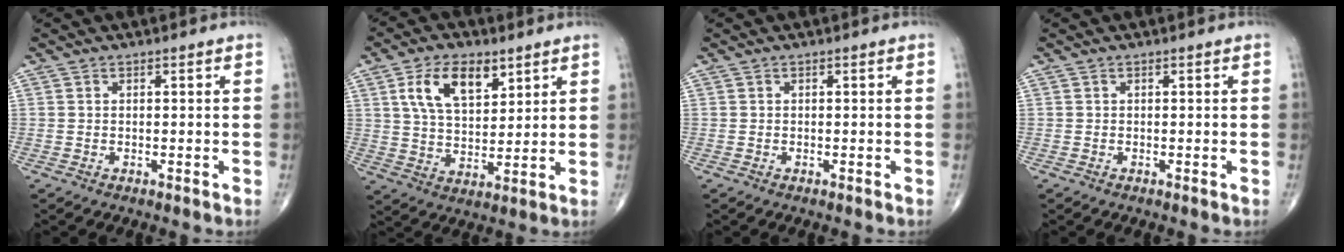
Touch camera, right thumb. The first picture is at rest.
{"total": 11.4, "force": [5.3, 6.2, 8.0], "torque": [-0.124, -0.020, 0.103]}
{"total": 0.0}
{"total": 0.0}